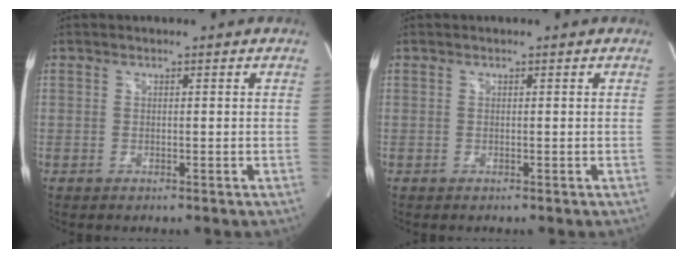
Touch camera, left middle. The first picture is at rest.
{"total": 0.0}